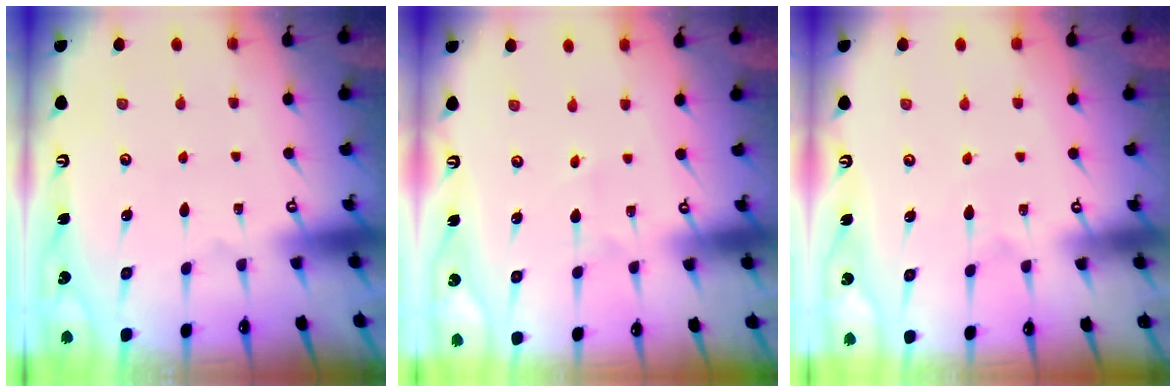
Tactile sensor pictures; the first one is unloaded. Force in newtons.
{"total": 1.5, "press": 1.5, "slide": 0.1}
{"total": 3.9, "press": 3.9, "slide": 0.5}